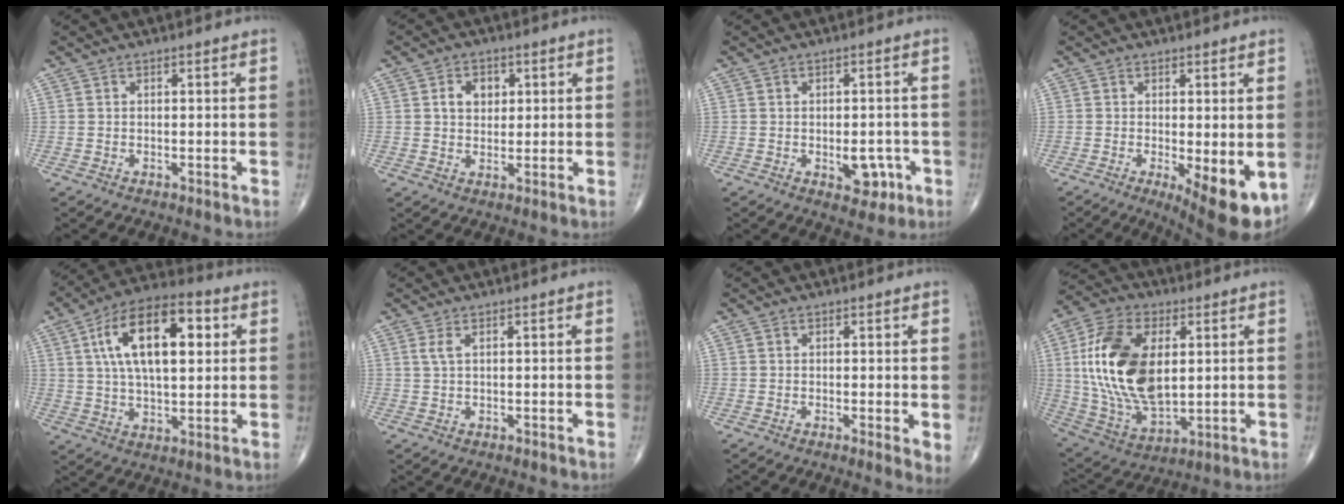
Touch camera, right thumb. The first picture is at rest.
{"total": 4.8, "force": [1.4, 3.6, 2.8], "torque": [-0.023, -0.002, 0.020]}
{"total": 5.5, "force": [-1.7, 3.2, 4.1], "torque": [-0.028, 0.006, -0.015]}
{"total": 9.5, "force": [-2.6, 3.0, 8.7], "torque": [-0.114, -0.022, -0.031]}
{"total": 18.6, "force": [5.1, 8.7, 15.6], "torque": [-0.248, 0.009, 0.080]}
{"total": 1.5, "force": [0.6, 0.4, 1.3], "torque": [-0.036, 0.006, 0.015]}
{"total": 2.8, "force": [0.1, 0.8, 2.7], "torque": [-0.038, -0.010, -0.002]}
{"total": 21.6, "force": [3.3, 12.2, 17.6], "torque": [-0.337, -0.014, 0.065]}